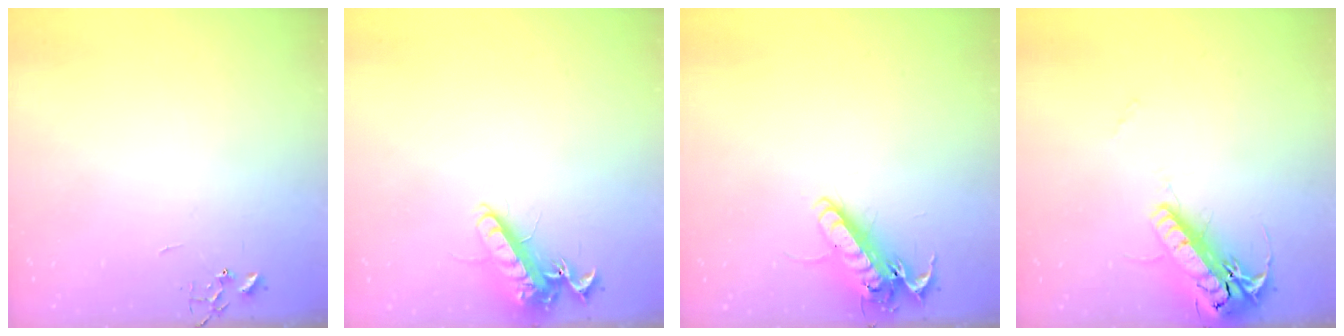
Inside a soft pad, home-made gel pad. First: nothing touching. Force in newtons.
{"total": 14.3, "press": 14.1, "slide": 2.1}
{"total": 15.0, "press": 14.7, "slide": 2.5}
{"total": 19.2, "press": 18.9, "slide": 3.3}